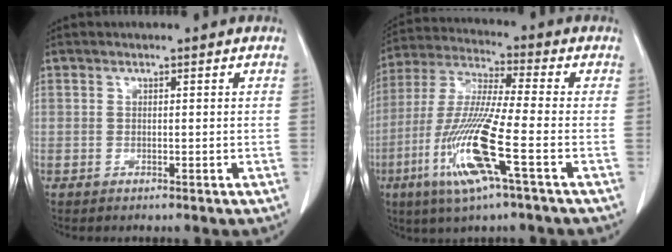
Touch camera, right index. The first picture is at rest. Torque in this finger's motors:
{"motor_torque": [2.08, -0.05, 0.60, 0.16]}